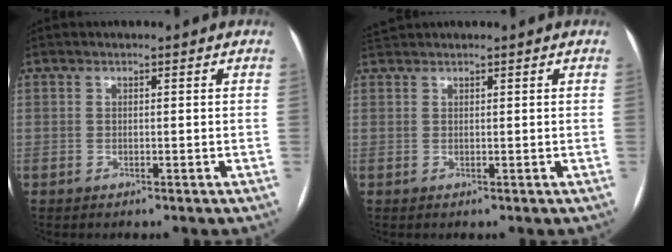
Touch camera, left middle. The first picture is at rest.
{"total": 1.4, "force": [1.4, -0.1, 0.1], "torque": [-0.009, 0.020, 0.035]}